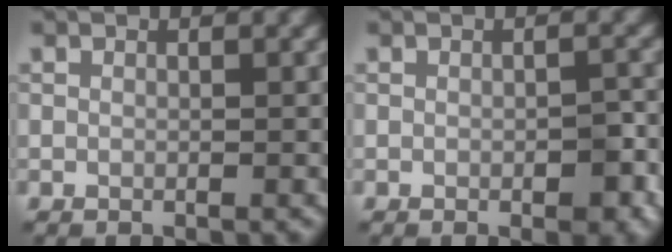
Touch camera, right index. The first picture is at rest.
{"total": 2.6, "force": [-1.0, 1.0, 2.1], "torque": [-0.026, 0.004, -0.014]}